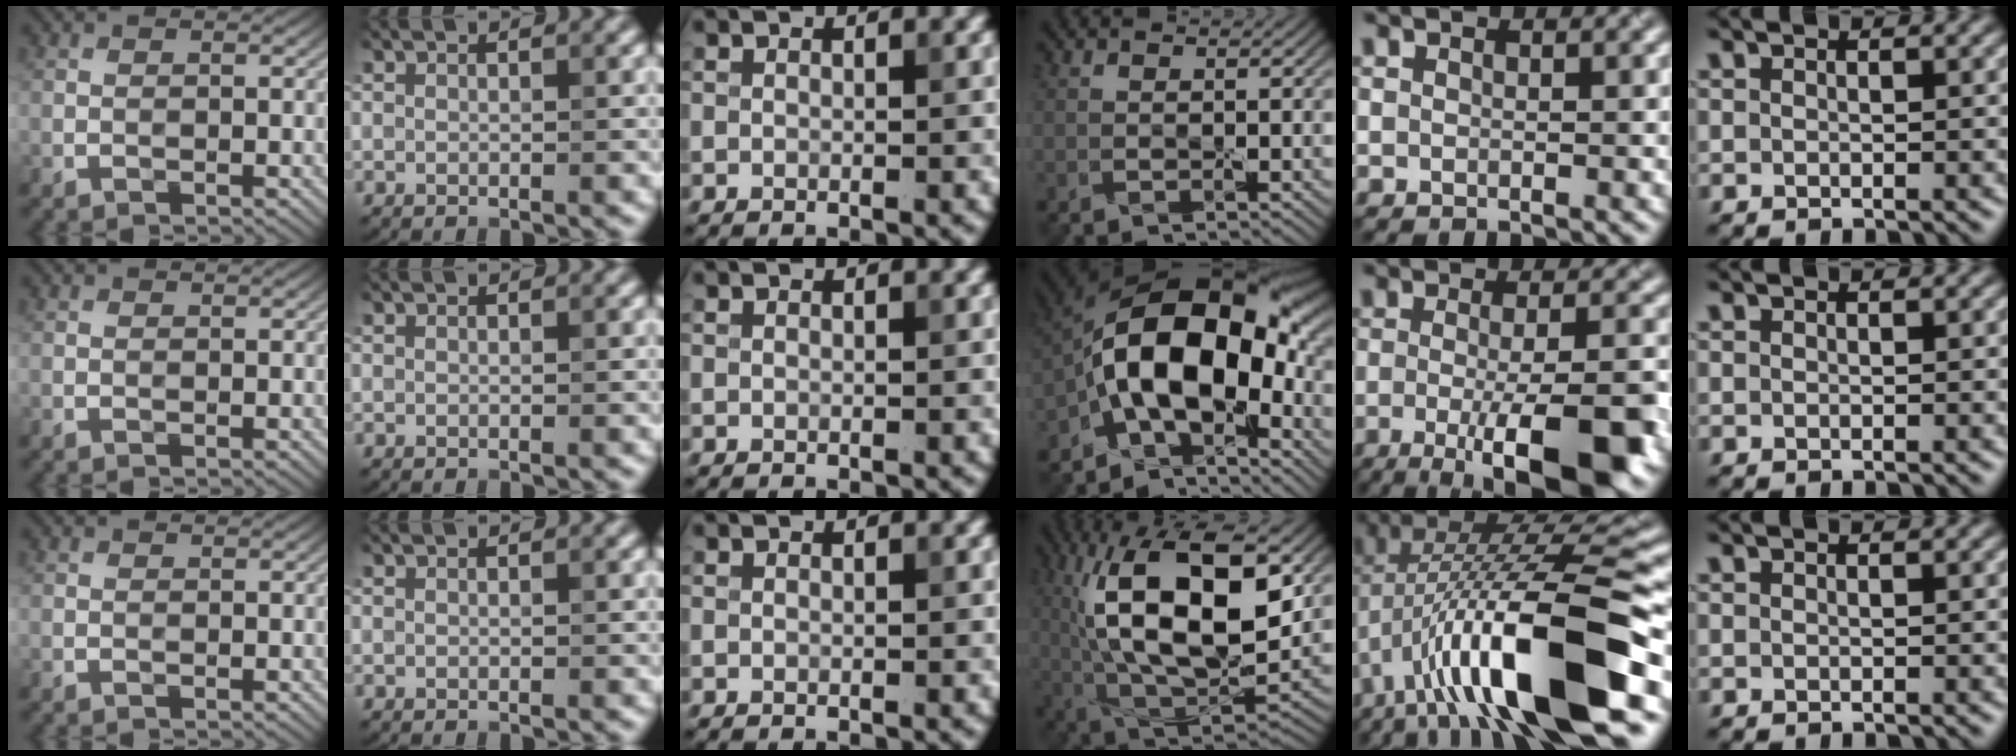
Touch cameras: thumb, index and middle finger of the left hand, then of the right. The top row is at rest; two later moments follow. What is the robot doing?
{"motion": "peel", "object": "tape"}